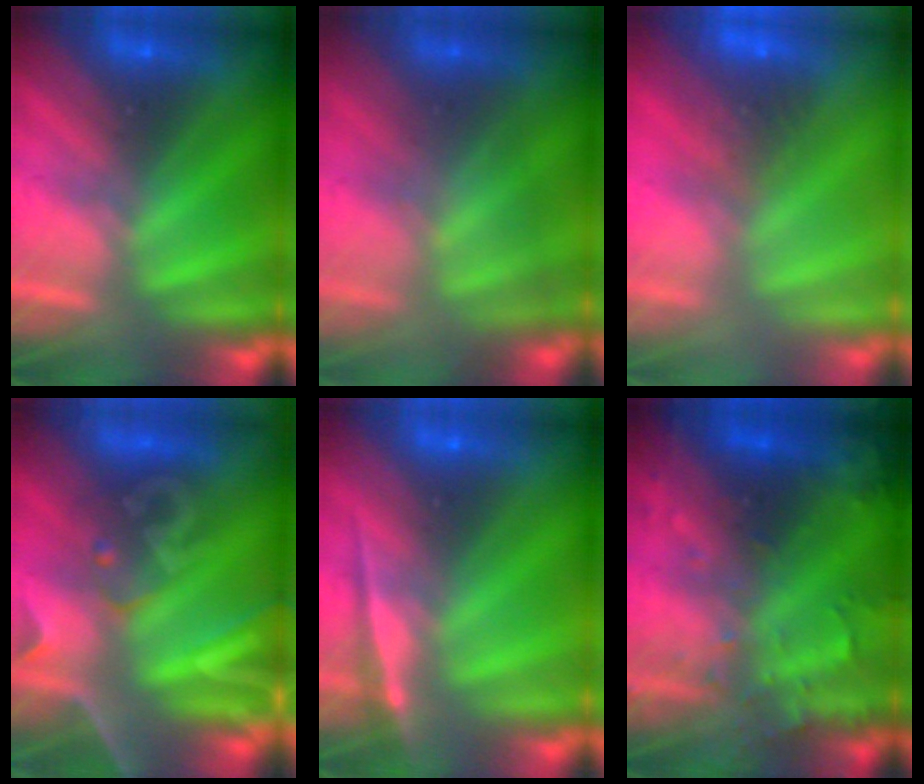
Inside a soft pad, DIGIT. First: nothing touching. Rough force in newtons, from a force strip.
{"total": 3.4}
{"total": 7.5}
{"total": 7.3}
{"total": 1.9}
{"total": 8.3}